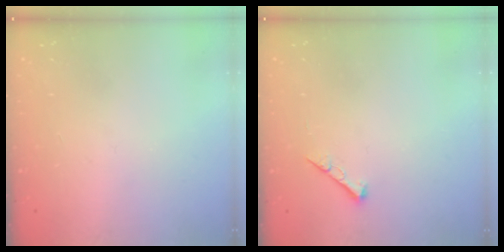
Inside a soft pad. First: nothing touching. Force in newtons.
{"total": 4.3, "press": 4.3, "slide": 0.5}